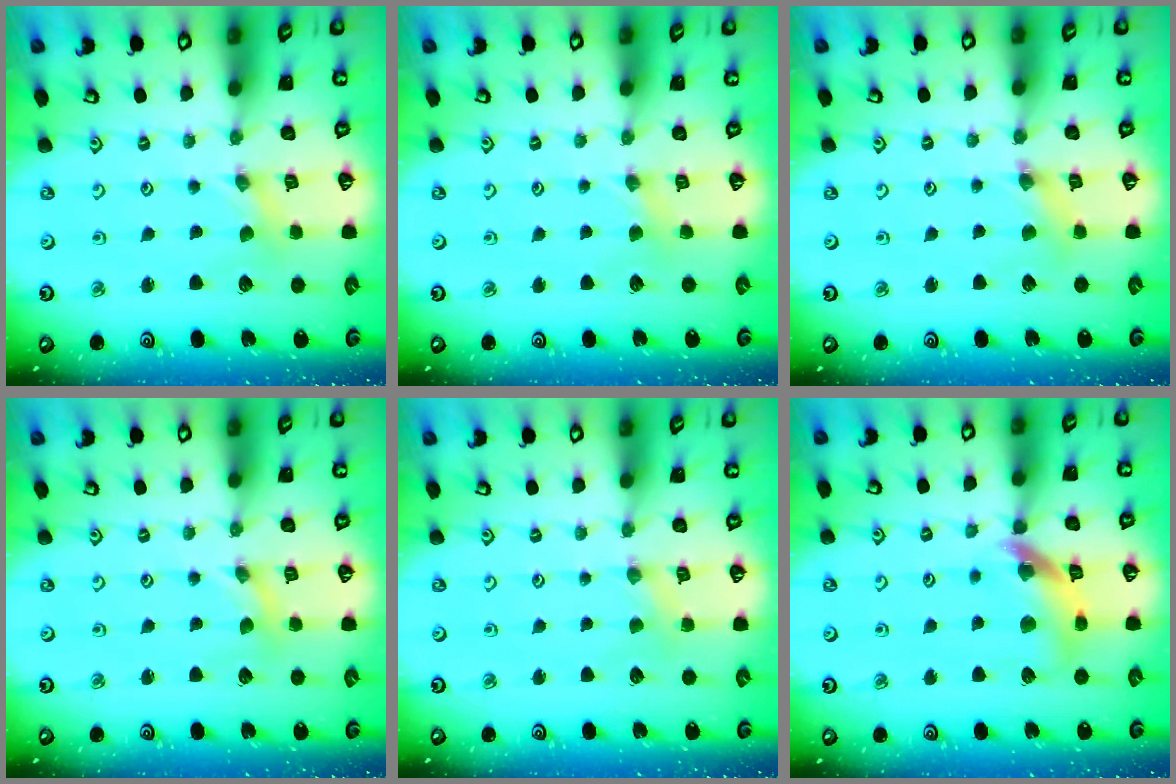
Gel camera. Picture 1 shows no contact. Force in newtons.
{"total": 2.2, "press": 2.2, "slide": 0.4}
{"total": 2.5, "press": 2.4, "slide": 0.3}
{"total": 0.0}
{"total": 1.8, "press": 1.7, "slide": 0.4}
{"total": 13.3, "press": 13.2, "slide": 1.7}